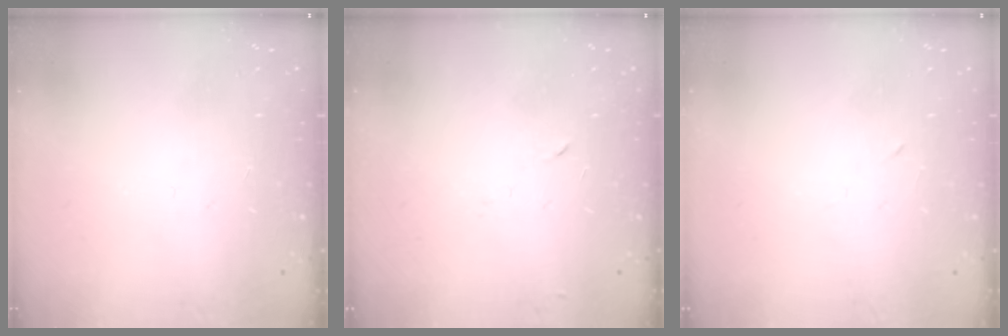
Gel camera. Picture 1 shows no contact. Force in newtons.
{"total": 5.2, "press": 5.1, "slide": 0.6}
{"total": 2.7, "press": 2.5, "slide": 1.0}